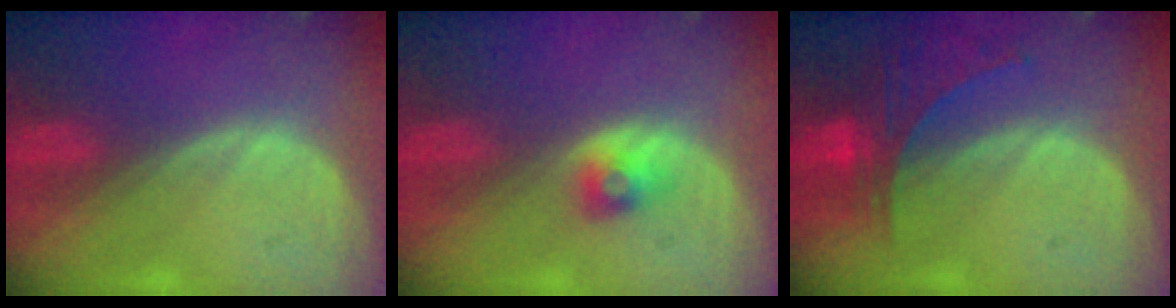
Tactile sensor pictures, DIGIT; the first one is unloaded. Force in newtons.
{"total": 2.2, "press": 2.2, "slide": 0.3}
{"total": 5.9, "press": 5.6, "slide": 2.0}